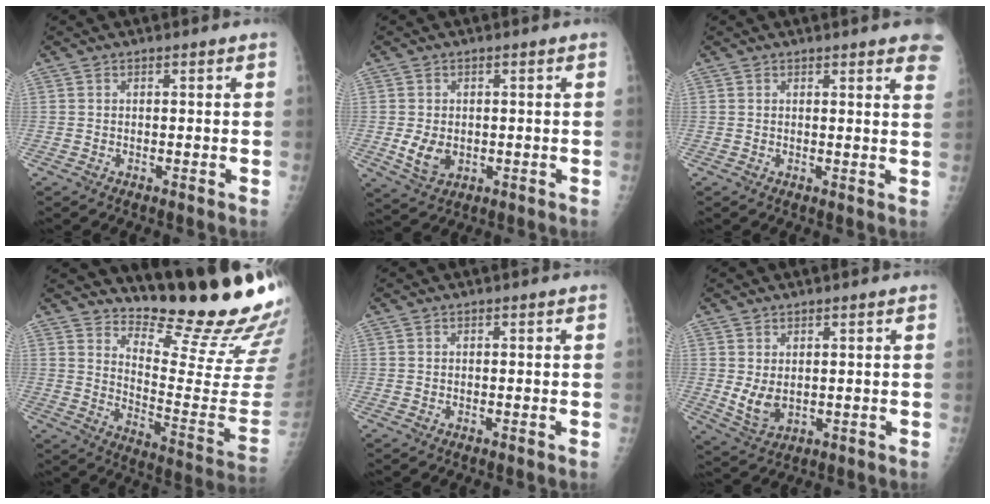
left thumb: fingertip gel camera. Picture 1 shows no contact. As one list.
[{"total": 5.0, "force": [-0.4, 3.6, 3.4], "torque": [-0.050, -0.008, 0.005]}, {"total": 7.9, "force": [6.2, 1.3, 4.8], "torque": [-0.038, -0.016, 0.052]}, {"total": 20.0, "force": [17.7, 2.0, 9.2], "torque": [-0.107, -0.181, 0.245]}, {"total": 0.0}, {"total": 5.2, "force": [1.1, 3.2, 4.0], "torque": [-0.066, -0.016, 0.034]}]